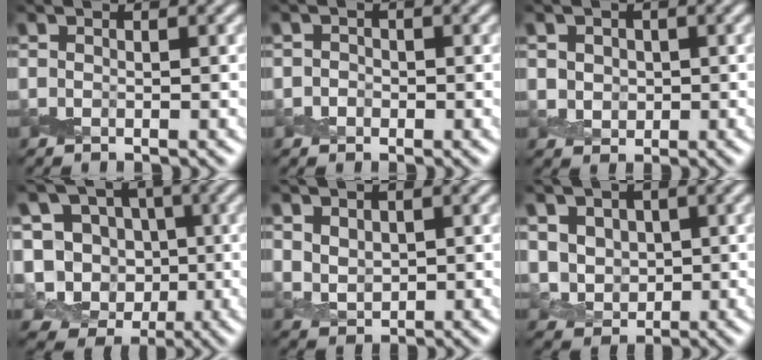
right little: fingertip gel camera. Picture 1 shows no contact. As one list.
[{"total": 1.3, "force": [-0.3, 1.2, 0.3], "torque": [0.009, -0.003, -0.013]}, {"total": 2.0, "force": [0.1, 1.8, 0.9], "torque": [-0.016, 0.001, 0.001]}, {"total": 11.8, "force": [-1.9, 10.9, 4.4], "torque": [-0.103, 0.014, -0.047]}, {"total": 2.1, "force": [0.6, 1.6, 1.2], "torque": [-0.029, -0.007, 0.017]}, {"total": 3.4, "force": [0.5, 3.0, 1.4], "torque": [-0.039, -0.011, 0.020]}]